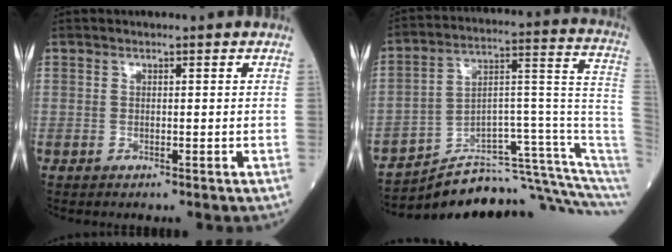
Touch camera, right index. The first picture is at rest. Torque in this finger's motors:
{"motor_torque": [-1.19, -0.95, -1.06, -0.21]}